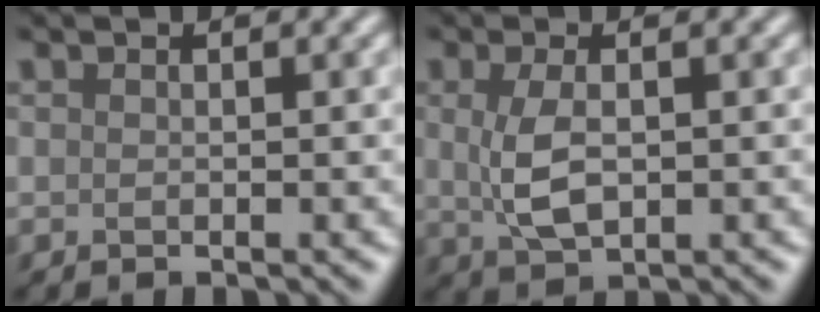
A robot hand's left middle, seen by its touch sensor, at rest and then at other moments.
{"total": 3.5, "force": [0.3, 1.7, 3.0], "torque": [-0.073, -0.001, 0.008]}